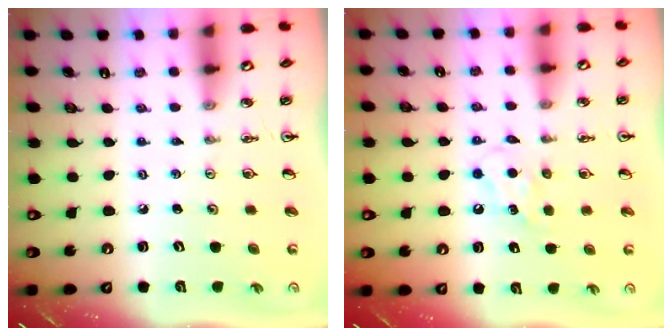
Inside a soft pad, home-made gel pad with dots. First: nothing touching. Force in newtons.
{"total": 5.0, "press": 4.9, "slide": 0.9}